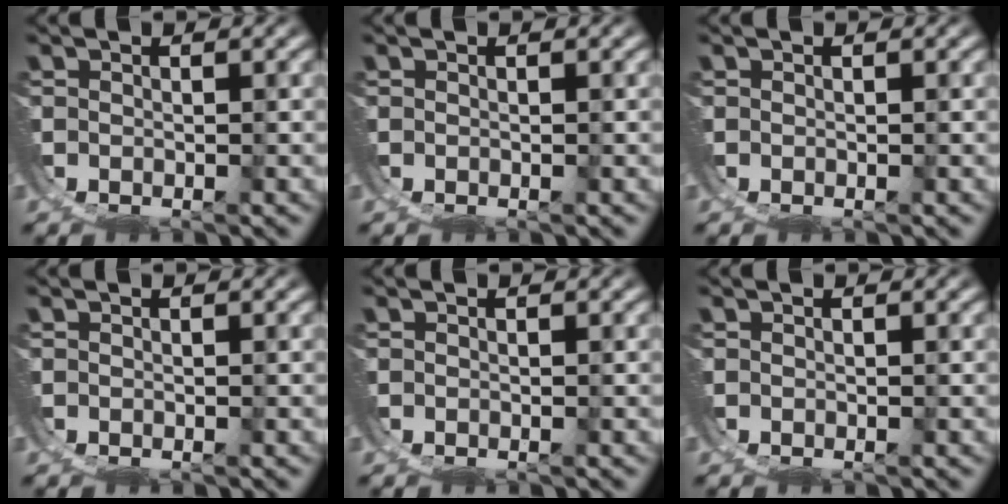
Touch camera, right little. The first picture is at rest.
{"total": 0.0}
{"total": 0.0}
{"total": 0.0}
{"total": 0.0}
{"total": 0.0}